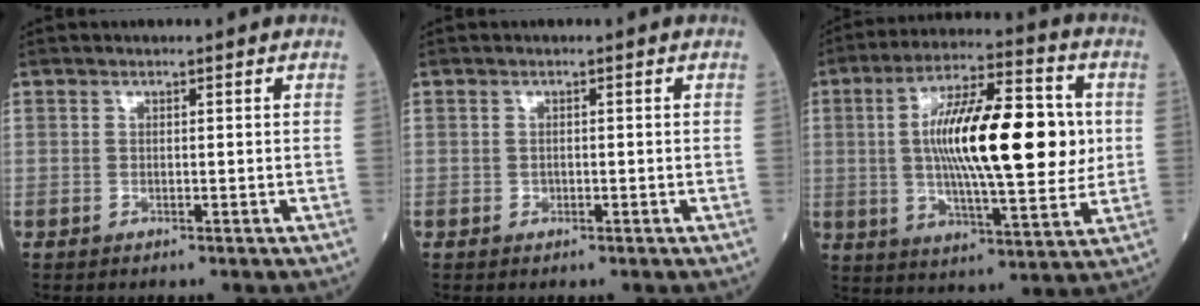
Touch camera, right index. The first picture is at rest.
{"total": 0.7, "force": [-0.2, 0.6, 0.3], "torque": [-0.006, 0.002, -0.004]}
{"total": 19.4, "force": [2.0, 4.6, 18.8], "torque": [-0.323, 0.016, 0.031]}